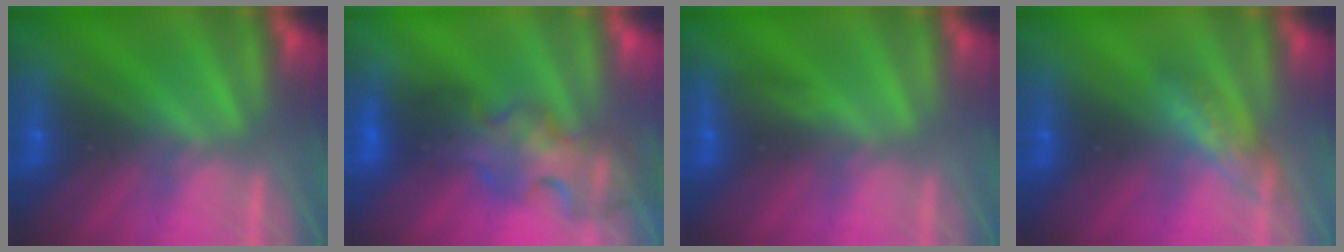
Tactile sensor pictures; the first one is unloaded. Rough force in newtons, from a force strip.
{"total": 4.6}
{"total": 3.0}
{"total": 2.7}